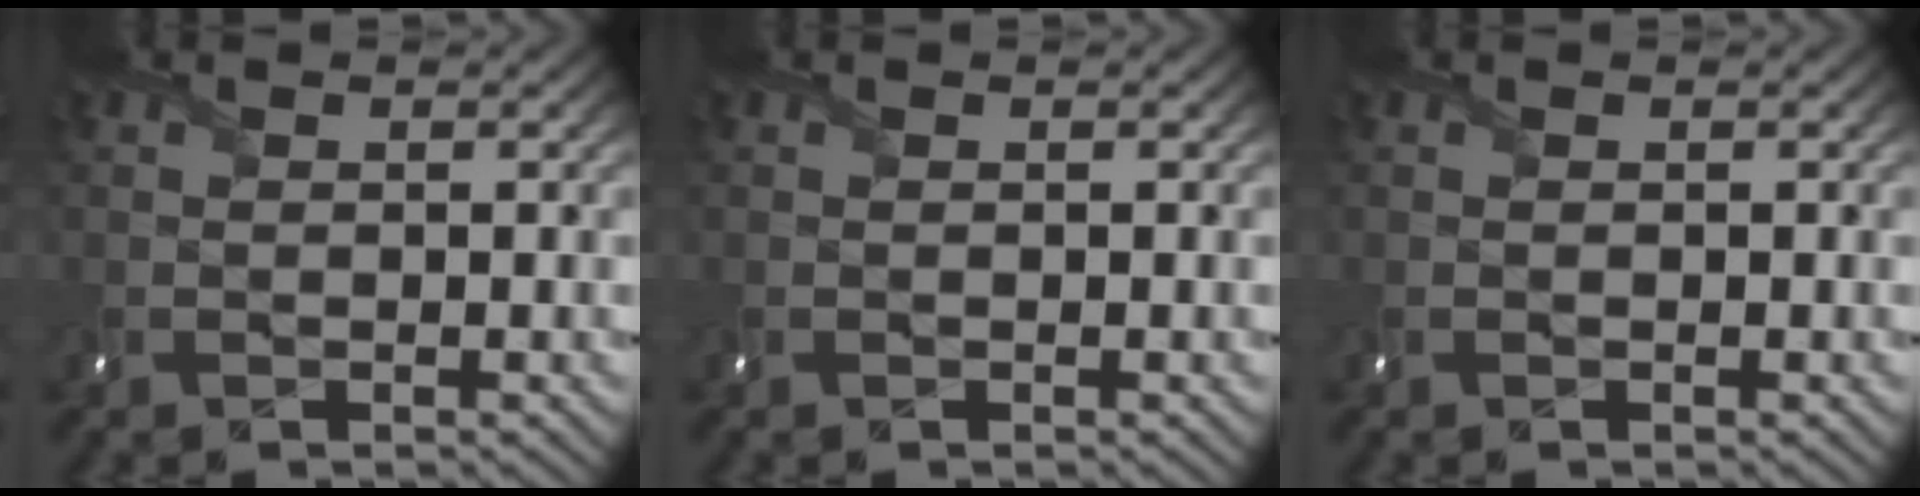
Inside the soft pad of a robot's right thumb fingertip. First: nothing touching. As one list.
[{"total": 0.0}, {"total": 0.0}]